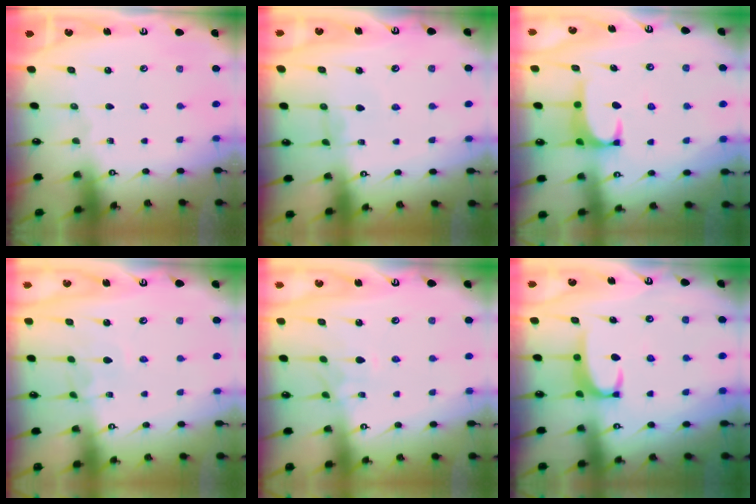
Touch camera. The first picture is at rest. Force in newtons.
{"total": 0.6, "press": 0.5, "slide": 0.4}
{"total": 1.2, "press": 1.1, "slide": 0.5}
{"total": 3.5, "press": 3.5, "slide": 0.1}
{"total": 1.3, "press": 1.0, "slide": 0.8}
{"total": 3.6, "press": 3.6, "slide": 0.2}